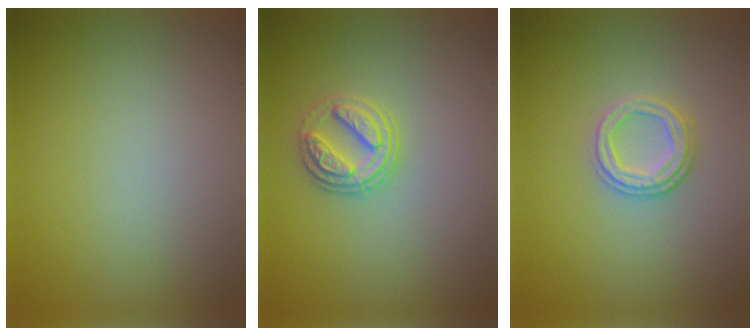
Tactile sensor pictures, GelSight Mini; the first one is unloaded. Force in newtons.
{"total": 2.7, "press": 2.5, "slide": 1.0}
{"total": 2.4, "press": 2.3, "slide": 0.7}